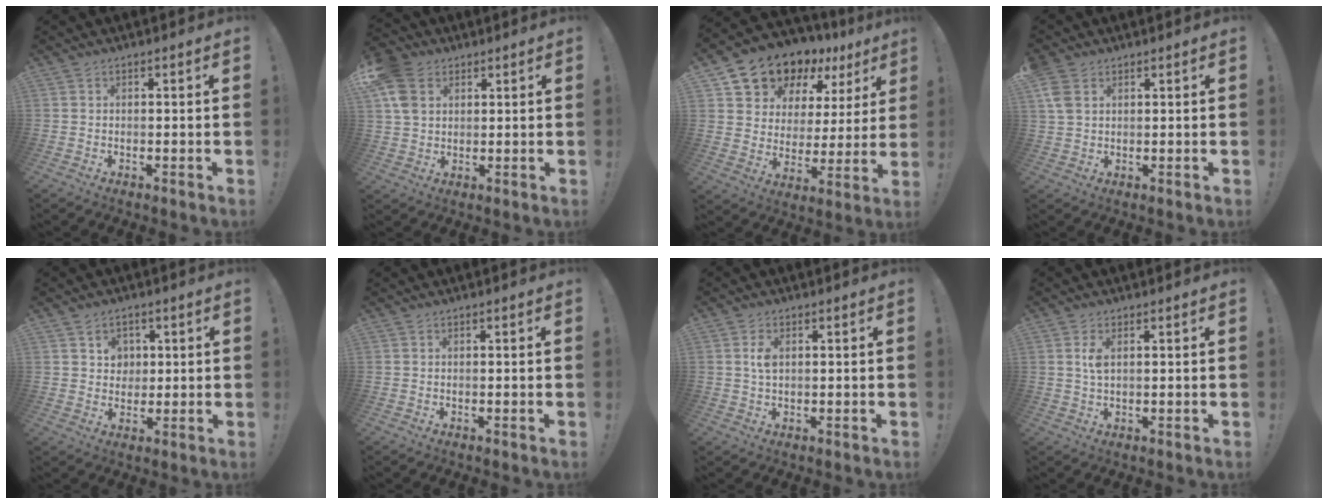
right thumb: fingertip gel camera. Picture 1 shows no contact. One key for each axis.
{"total": 11.8, "fx": 4.5, "fy": 8.8, "fz": 6.5, "tx": -0.130, "ty": -0.011, "tz": 0.090}
{"total": 12.9, "fx": 10.8, "fy": 6.6, "fz": 2.8, "tx": -0.057, "ty": -0.089, "tz": 0.197}
{"total": 5.2, "fx": 2.6, "fy": 3.2, "fz": 3.2, "tx": -0.057, "ty": -0.009, "tz": 0.049}
{"total": 5.3, "fx": 2.2, "fy": 4.8, "fz": 0.9, "tx": -0.008, "ty": -0.015, "tz": 0.040}
{"total": 0.0}
{"total": 2.9, "fx": 0.8, "fy": 1.6, "fz": 2.3, "tx": -0.030, "ty": -0.002, "tz": 0.010}
{"total": 3.0, "fx": 1.0, "fy": 0.9, "fz": 2.7, "tx": -0.041, "ty": -0.004, "tz": 0.012}